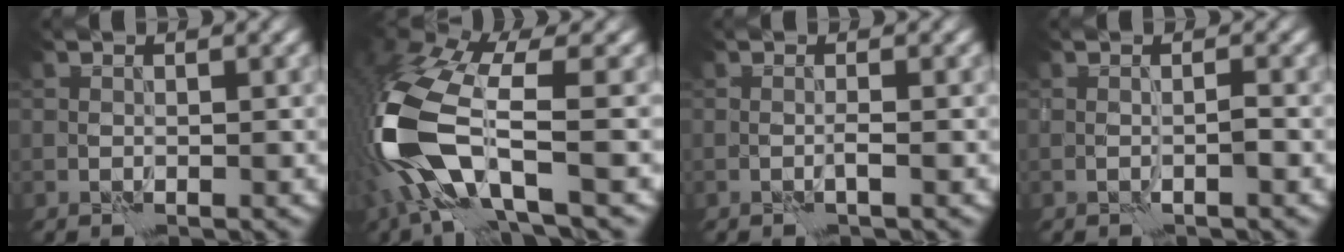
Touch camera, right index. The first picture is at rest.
{"total": 11.0, "force": [-2.6, 4.2, 9.8], "torque": [-0.223, -0.007, -0.057]}
{"total": 0.5, "force": [0.0, -0.4, 0.4], "torque": [-0.007, 0.000, 0.000]}
{"total": 0.5, "force": [-0.1, -0.3, 0.4], "torque": [-0.005, -0.001, -0.003]}